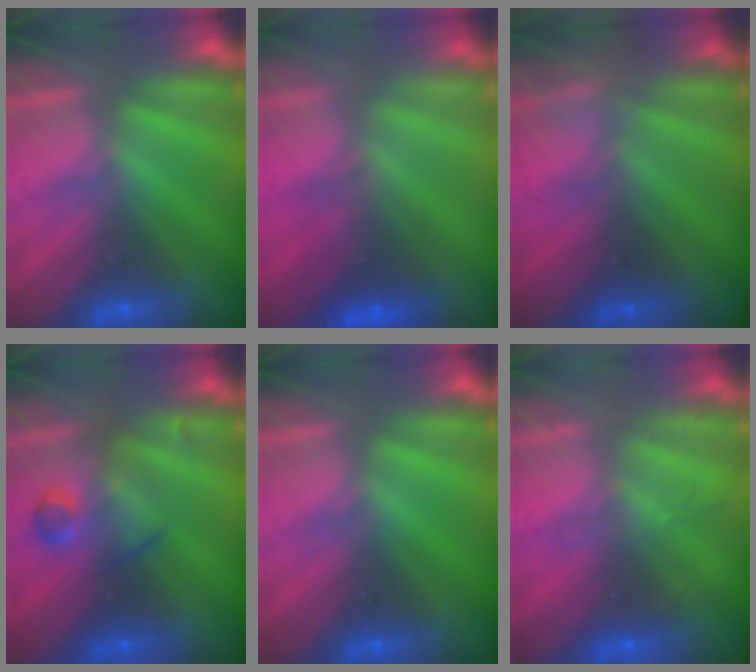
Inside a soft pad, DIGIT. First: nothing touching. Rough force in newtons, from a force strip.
{"total": 2.5}
{"total": 2.3}
{"total": 2.8}
{"total": 0.0}
{"total": 2.1}